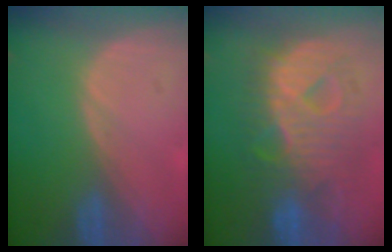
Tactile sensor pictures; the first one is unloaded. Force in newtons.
{"total": 11.2, "press": 11.2, "slide": 1.0}